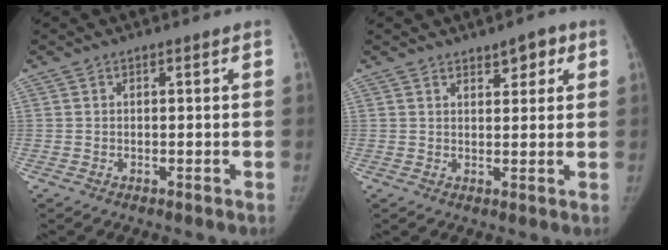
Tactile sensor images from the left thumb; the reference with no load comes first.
{"total": 3.7, "force": [2.2, 1.8, 2.4], "torque": [-0.012, -0.009, 0.030]}